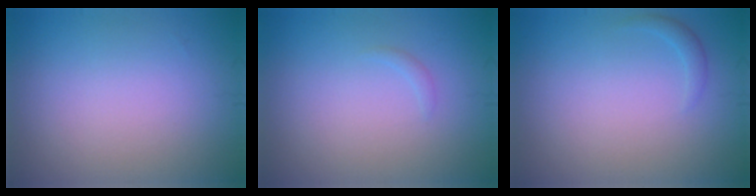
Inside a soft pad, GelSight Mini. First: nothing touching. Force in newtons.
{"total": 0.5, "press": 0.5, "slide": 0.1}
{"total": 0.9, "press": 0.9, "slide": 0.0}